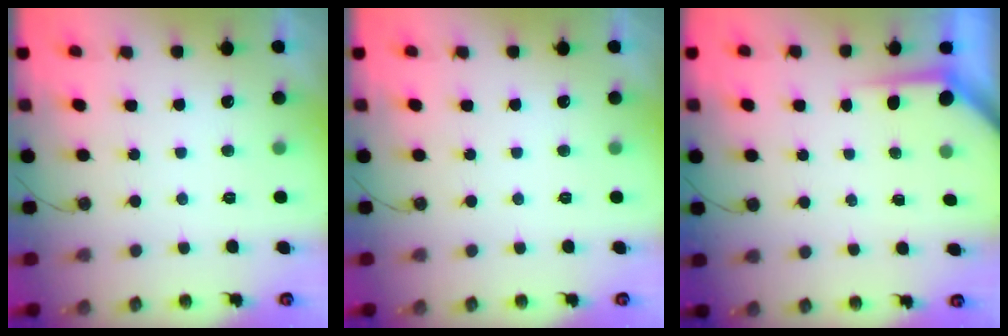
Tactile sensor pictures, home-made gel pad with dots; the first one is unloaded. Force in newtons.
{"total": 0.0}
{"total": 3.6, "press": 3.6, "slide": 0.3}